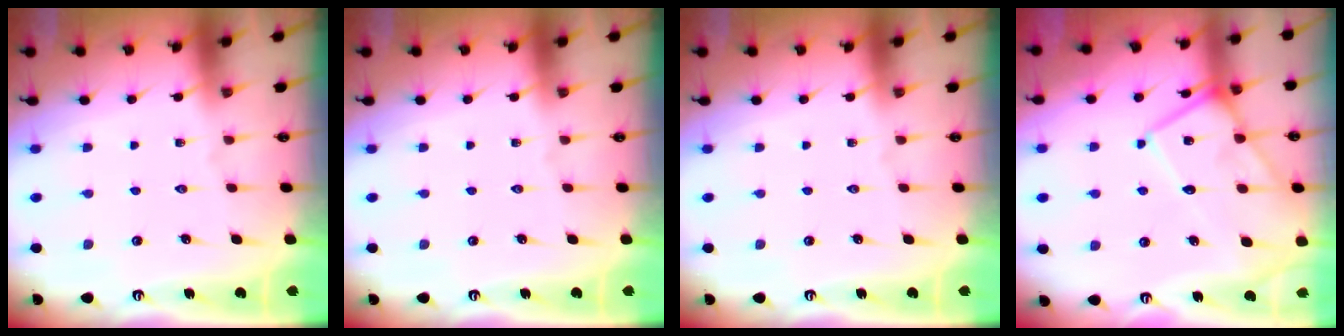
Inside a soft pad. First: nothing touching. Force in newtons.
{"total": 0.0}
{"total": 0.0}
{"total": 12.8, "press": 12.8, "slide": 1.1}